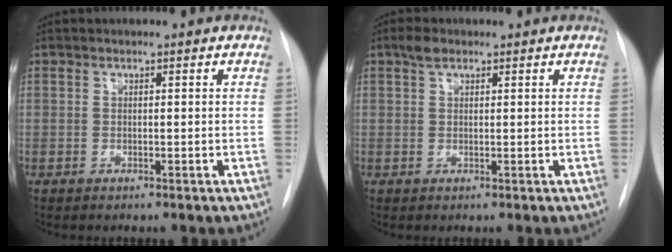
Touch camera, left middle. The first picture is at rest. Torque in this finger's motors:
{"motor_torque": [0.54, -0.32, -0.05, 0.00]}